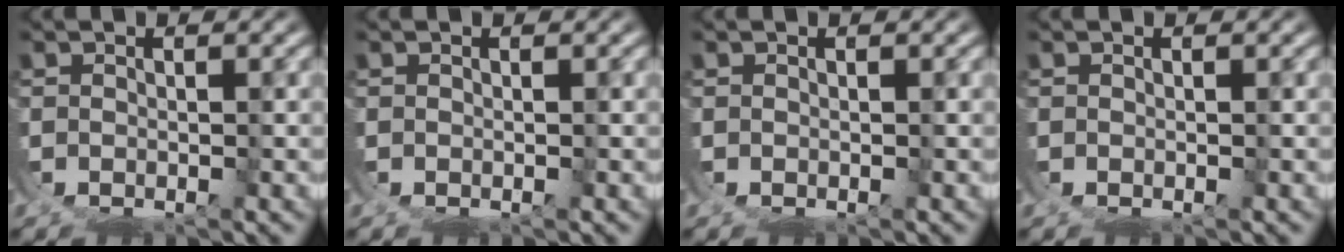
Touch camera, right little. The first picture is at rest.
{"total": 0.0}
{"total": 0.0}
{"total": 0.0}